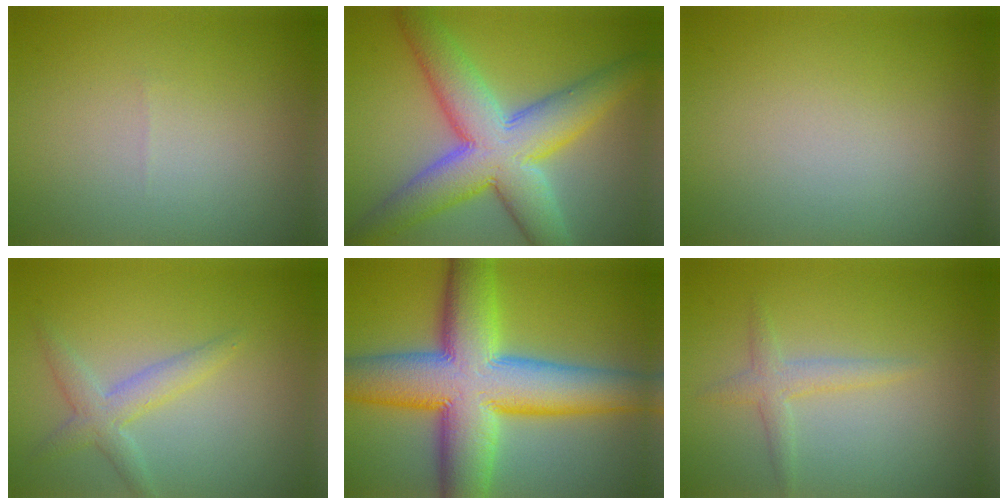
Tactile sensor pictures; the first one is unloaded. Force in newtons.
{"total": 10.0, "press": 10.0, "slide": 0.5}
{"total": 0.0}
{"total": 2.5, "press": 2.5, "slide": 0.1}
{"total": 14.3, "press": 14.3, "slide": 0.8}
{"total": 1.8, "press": 1.8, "slide": 0.1}